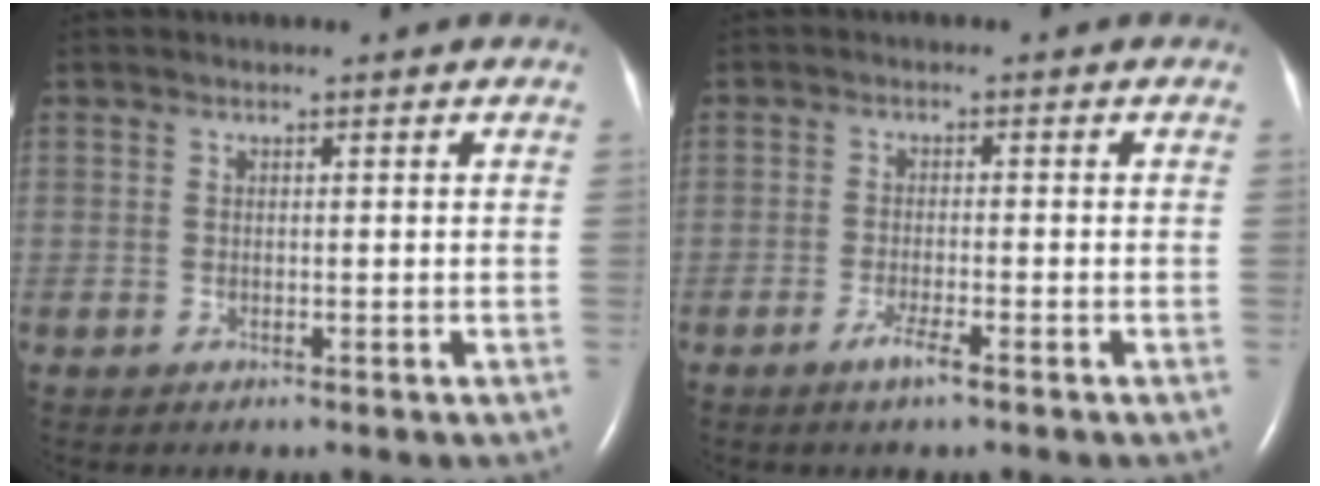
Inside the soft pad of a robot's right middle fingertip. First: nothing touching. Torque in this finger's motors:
{"motor_torque": [0.47, -0.27, 0.02, 0.02]}